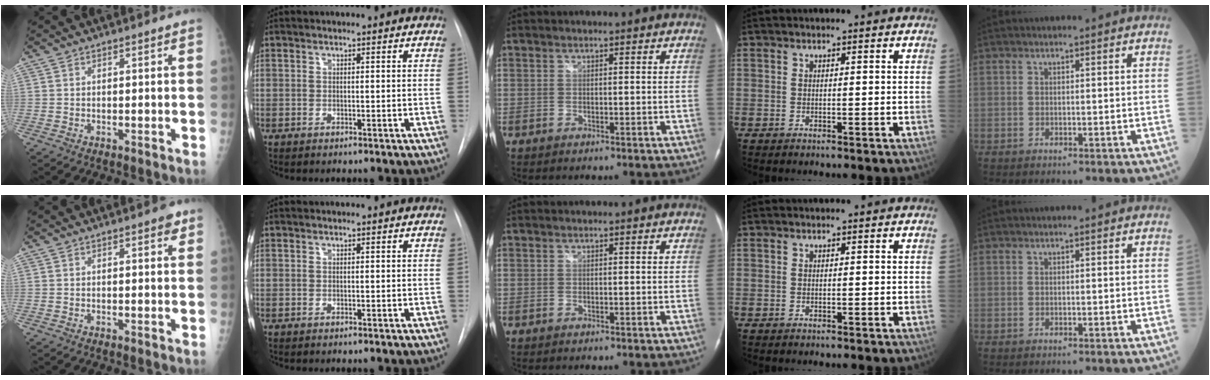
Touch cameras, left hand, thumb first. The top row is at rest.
{"thumb": {"total": 1.6, "force": [0.9, 0.8, 1.1], "torque": [-0.005, 0.000, 0.008]}}